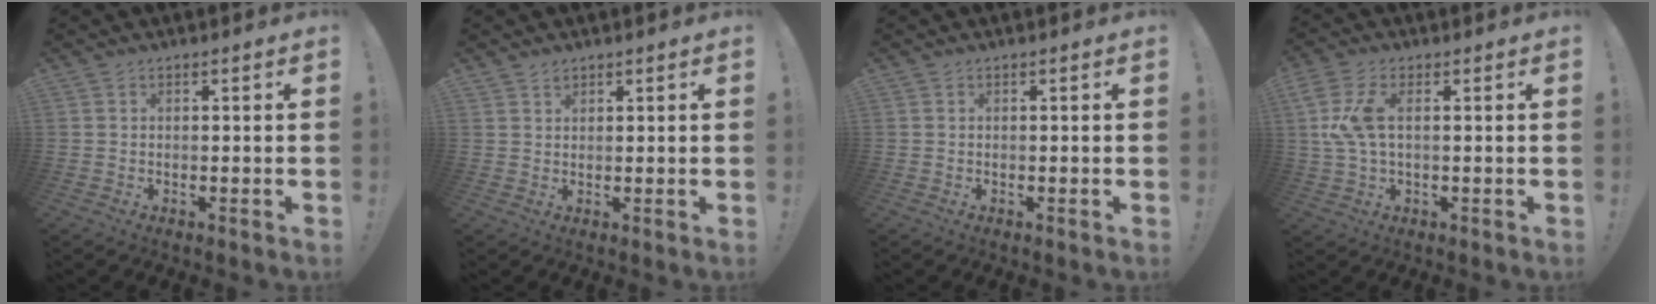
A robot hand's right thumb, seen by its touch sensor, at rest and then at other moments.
{"total": 1.6, "force": [1.4, 0.8, 0.3], "torque": [0.007, -0.011, 0.023]}
{"total": 0.0}
{"total": 8.5, "force": [1.6, 3.6, 7.5], "torque": [-0.156, -0.011, 0.028]}